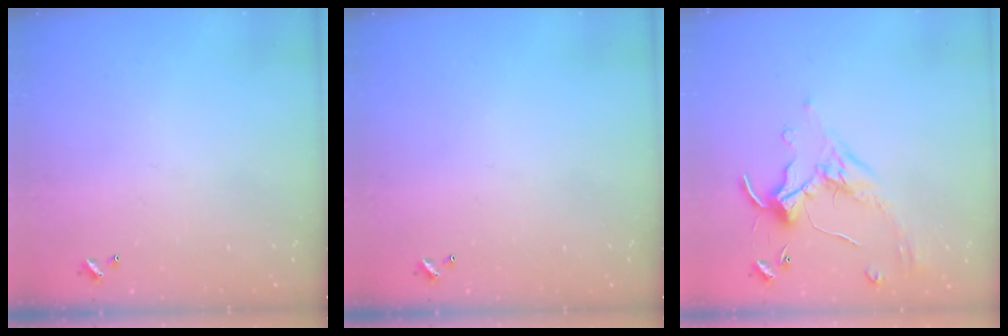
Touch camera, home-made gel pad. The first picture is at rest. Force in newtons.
{"total": 0.0}
{"total": 1.4, "press": 1.3, "slide": 0.6}